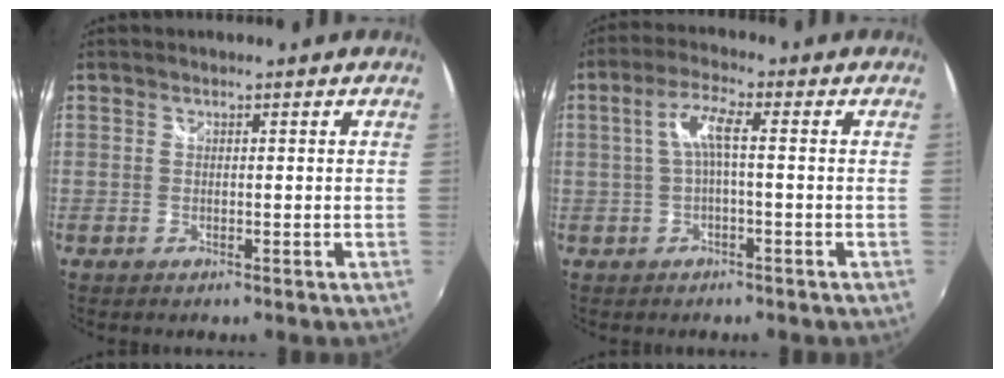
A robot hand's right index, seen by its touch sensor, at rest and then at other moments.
{"total": 4.8, "force": [-0.3, 0.7, 4.8], "torque": [-0.097, 0.009, -0.002]}